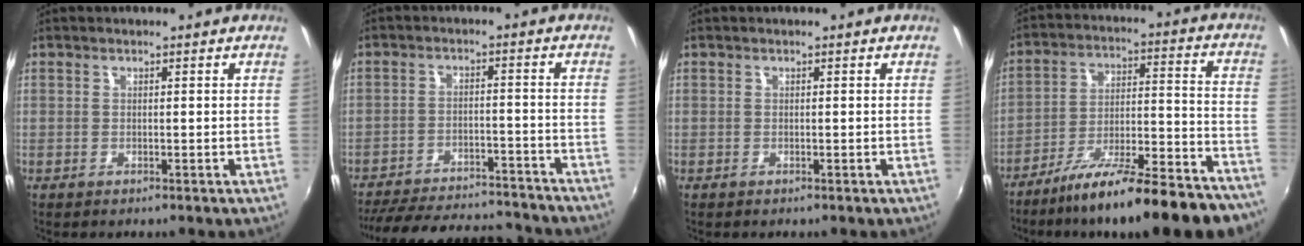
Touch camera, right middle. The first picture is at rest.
{"total": 22.8, "force": [-20.1, 6.3, 8.8], "torque": [-0.182, 0.003, -0.267]}
{"total": 0.0}
{"total": 25.2, "force": [-20.9, 3.7, 13.5], "torque": [-0.210, -0.041, -0.299]}